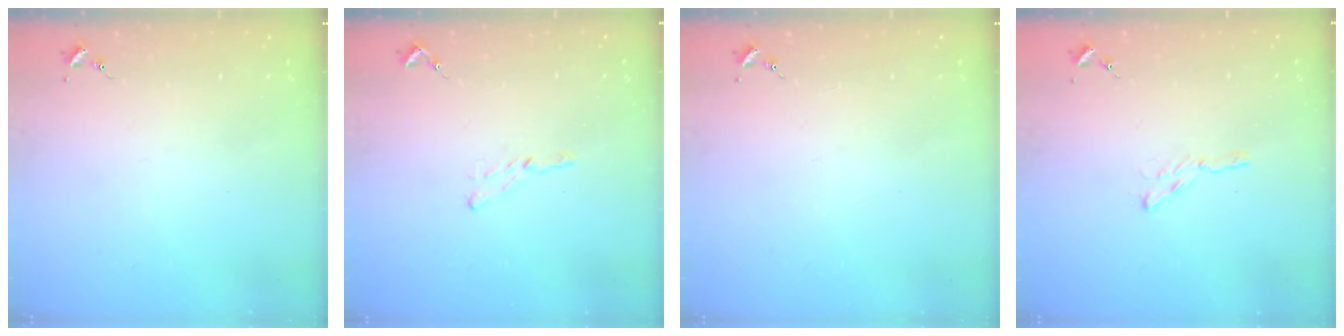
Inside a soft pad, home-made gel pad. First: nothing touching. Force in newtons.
{"total": 4.0, "press": 4.0, "slide": 0.4}
{"total": 0.0}
{"total": 2.7, "press": 2.7, "slide": 0.2}